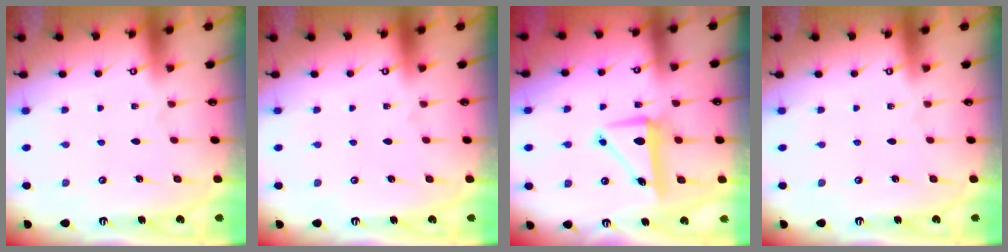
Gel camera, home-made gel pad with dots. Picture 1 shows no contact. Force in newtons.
{"total": 0.0}
{"total": 8.2, "press": 8.0, "slide": 1.8}
{"total": 0.0}